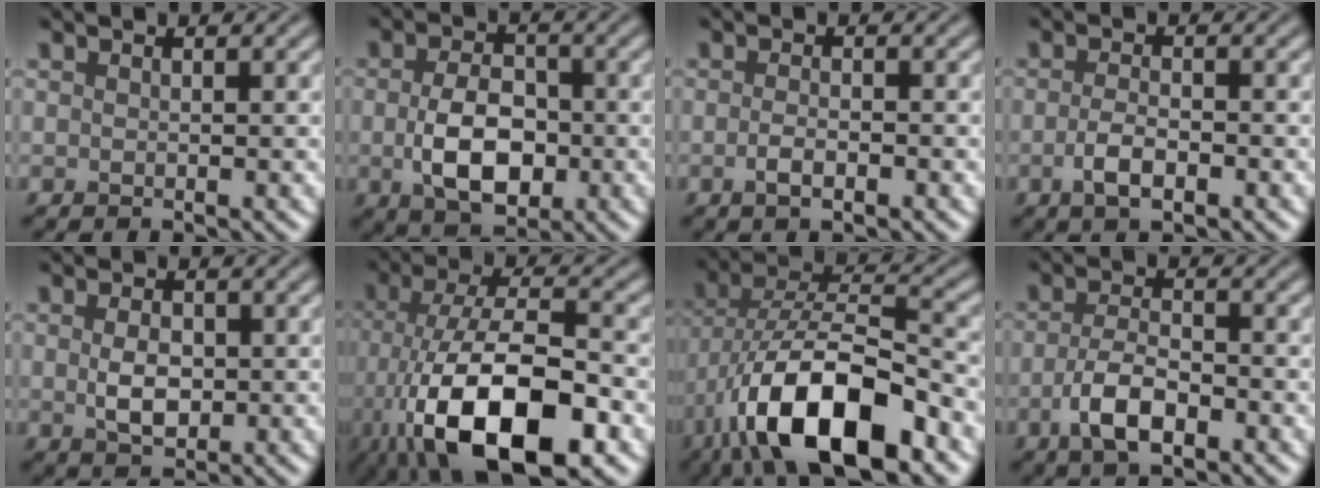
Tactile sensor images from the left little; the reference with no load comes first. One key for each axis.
{"total": 6.0, "fx": -1.0, "fy": 3.8, "fz": 4.6, "tx": -0.094, "ty": -0.008, "tz": -0.019}
{"total": 1.6, "fx": -0.8, "fy": 0.5, "fz": 1.3, "tx": -0.027, "ty": 0.000, "tz": -0.017}
{"total": 2.5, "fx": -1.1, "fy": 0.9, "fz": 2.0, "tx": -0.040, "ty": -0.001, "tz": -0.024}
{"total": 3.1, "fx": -0.2, "fy": 2.0, "fz": 2.4, "tx": -0.050, "ty": -0.001, "tz": -0.003}
{"total": 14.3, "fx": -5.8, "fy": 5.9, "fz": 11.7, "tx": -0.209, "ty": -0.023, "tz": -0.102}
{"total": 13.0, "fx": -6.5, "fy": 5.0, "fz": 10.0, "tx": -0.183, "ty": 0.000, "tz": -0.120}
{"total": 4.4, "fx": -2.0, "fy": 1.8, "fz": 3.4, "tx": -0.069, "ty": -0.001, "tz": -0.042}